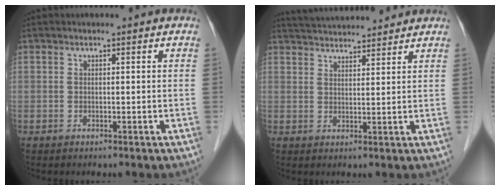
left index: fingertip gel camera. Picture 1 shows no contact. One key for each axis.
{"total": 9.7, "fx": 9.2, "fy": 1.2, "fz": 2.8, "tx": -0.050, "ty": 0.024, "tz": 0.138}